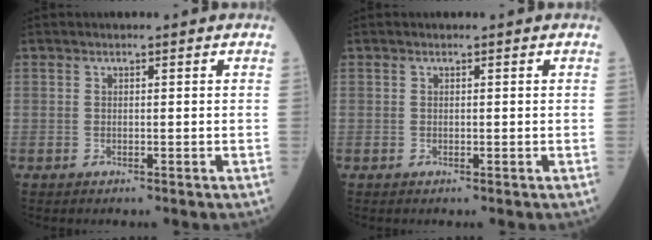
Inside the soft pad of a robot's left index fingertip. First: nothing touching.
{"total": 0.0}